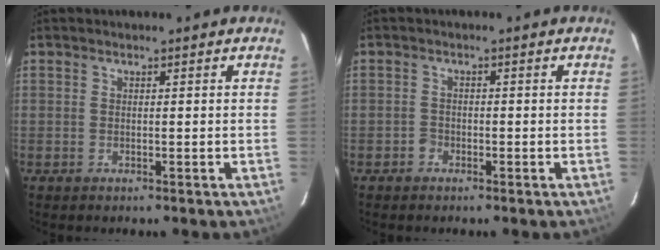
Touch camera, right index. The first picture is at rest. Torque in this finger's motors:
{"motor_torque": [-0.03, 0.09, -0.02, 0.01]}